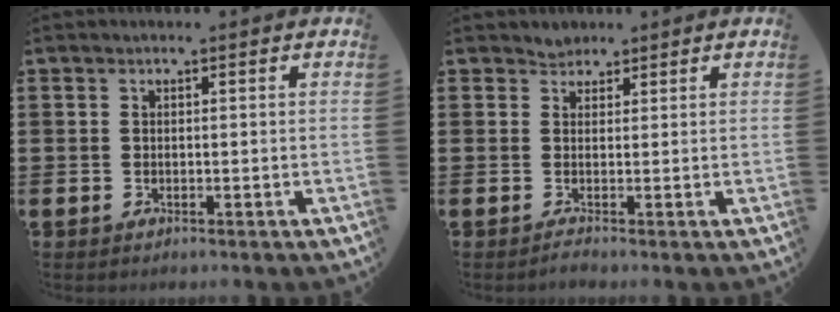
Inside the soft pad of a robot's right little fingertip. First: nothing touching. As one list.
[{"total": 1.2, "force": [0.7, 0.9, -0.2], "torque": [0.007, -0.001, 0.012]}]